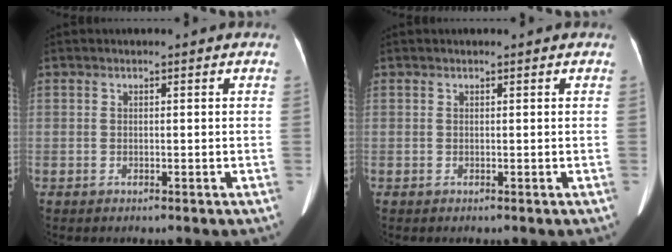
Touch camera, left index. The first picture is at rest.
{"total": 0.0}